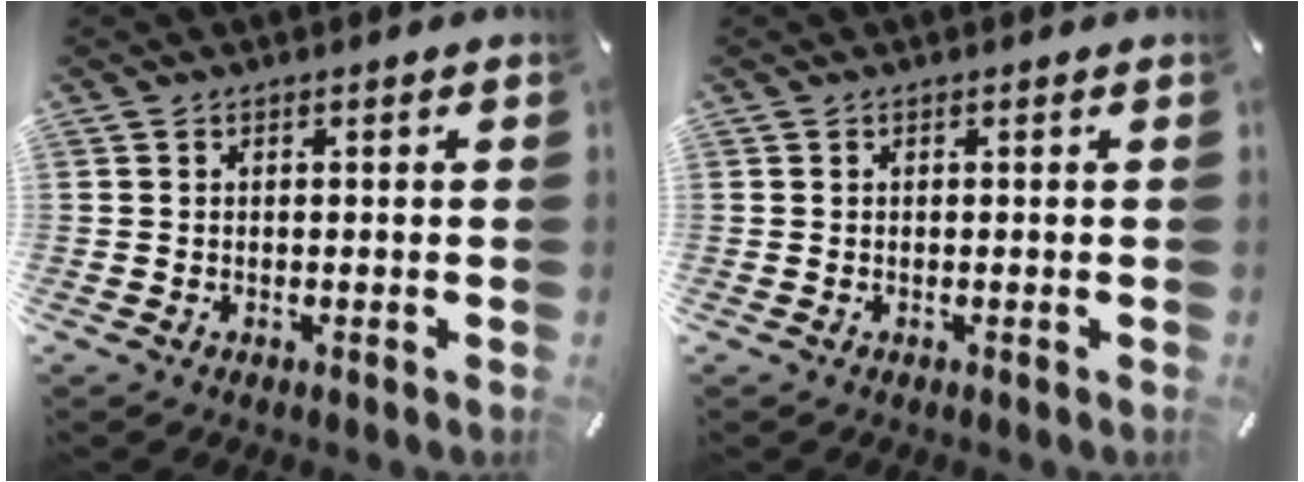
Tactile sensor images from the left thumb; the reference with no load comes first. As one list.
[{"total": 0.0}]